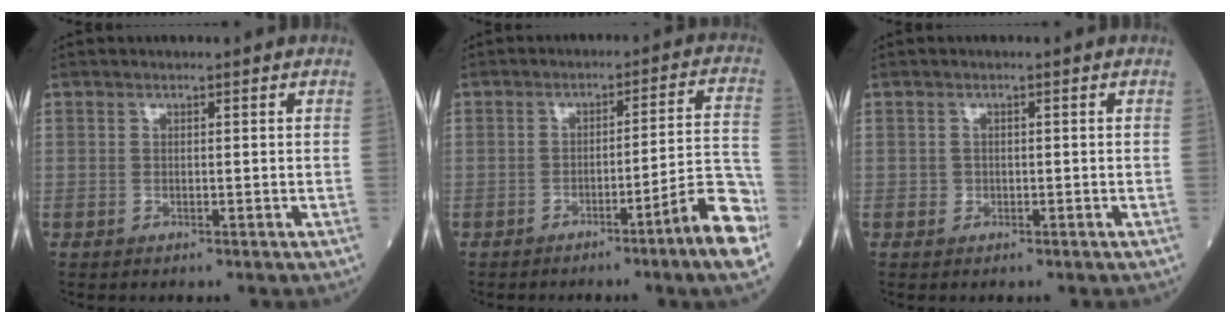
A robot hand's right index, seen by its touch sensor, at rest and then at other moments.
{"total": 10.1, "force": [-5.4, -0.8, 8.4], "torque": [-0.095, 0.008, -0.079]}
{"total": 0.7, "force": [-0.3, 0.6, 0.1], "torque": [-0.002, 0.004, -0.005]}